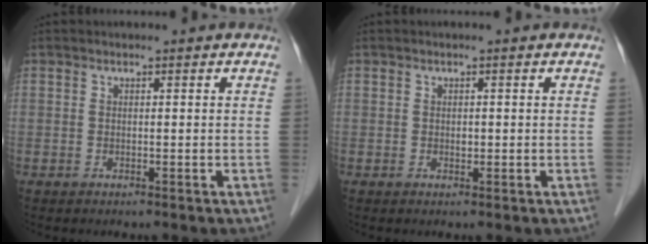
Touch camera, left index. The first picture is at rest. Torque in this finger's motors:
{"motor_torque": [0.09, 0.04, 0.00, 0.00]}